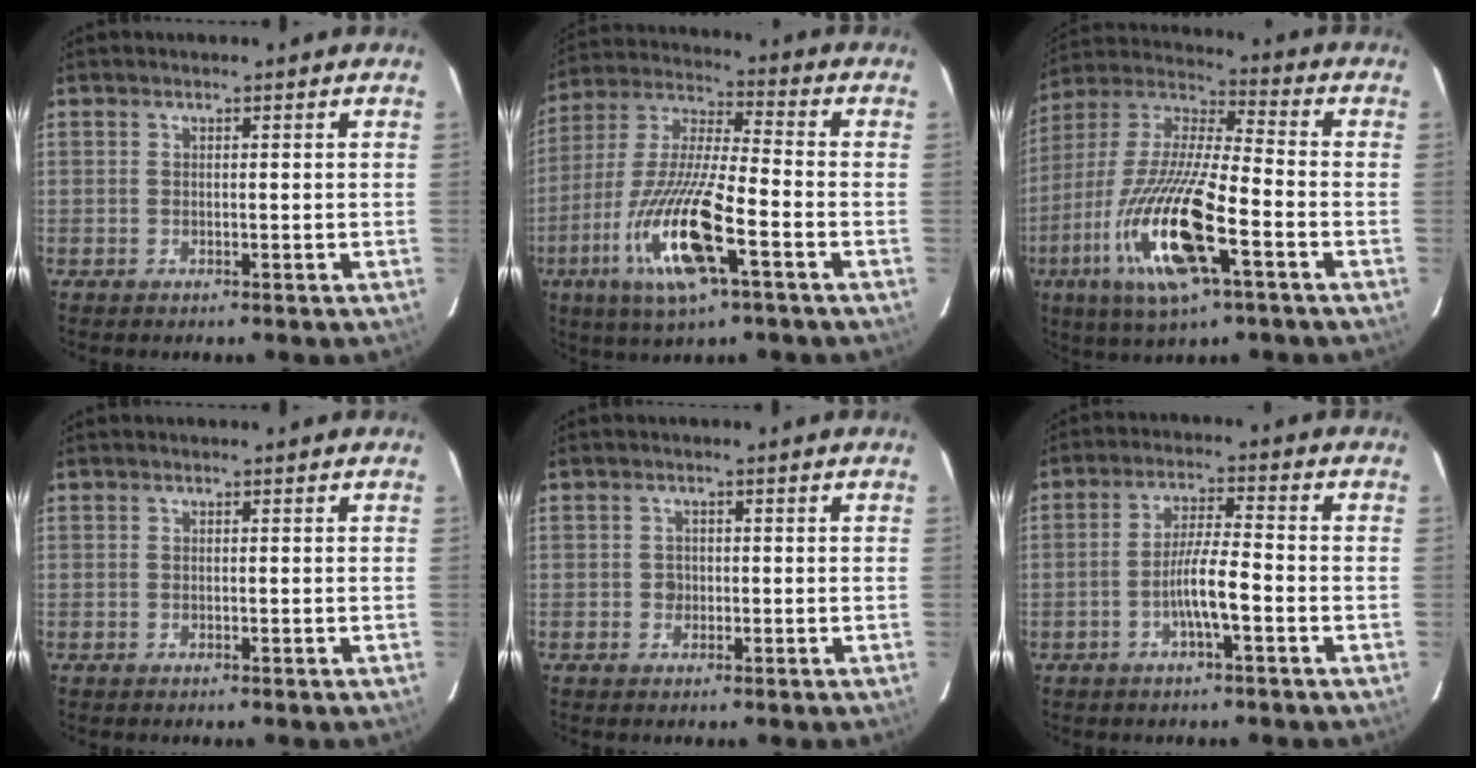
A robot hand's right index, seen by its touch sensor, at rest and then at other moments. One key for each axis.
{"total": 16.8, "fx": -6.8, "fy": 2.2, "fz": 15.2, "tx": -0.314, "ty": -0.020, "tz": -0.123}
{"total": 19.5, "fx": -7.5, "fy": 3.3, "fz": 17.7, "tx": -0.383, "ty": -0.027, "tz": -0.138}
{"total": 0.0}
{"total": 1.3, "fx": -0.2, "fy": 1.2, "fz": 0.5, "tx": -0.008, "ty": 0.003, "tz": -0.002}
{"total": 6.3, "fx": -2.2, "fy": 0.4, "fz": 5.9, "tx": -0.115, "ty": 0.007, "tz": -0.041}